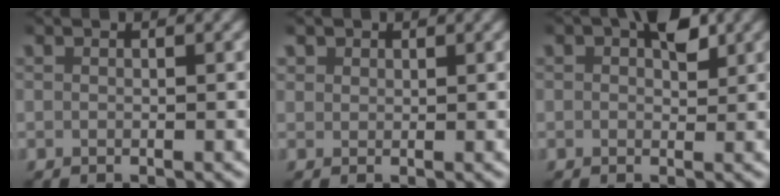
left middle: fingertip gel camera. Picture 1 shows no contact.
{"total": 1.7, "force": [1.0, 1.3, 0.4], "torque": [-0.015, -0.002, 0.023]}
{"total": 2.5, "force": [0.9, 1.4, 1.8], "torque": [-0.024, -0.001, 0.014]}